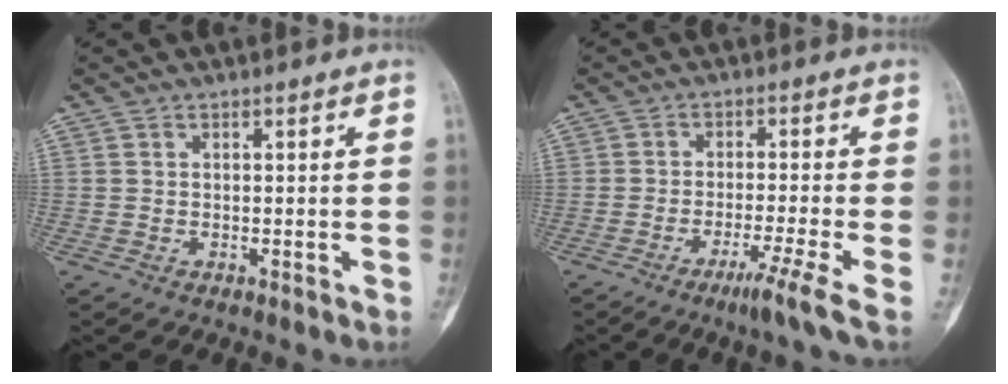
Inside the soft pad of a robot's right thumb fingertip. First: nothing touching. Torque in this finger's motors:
{"motor_torque": [0.18, -0.18, 0.48, -0.31, 0.02]}